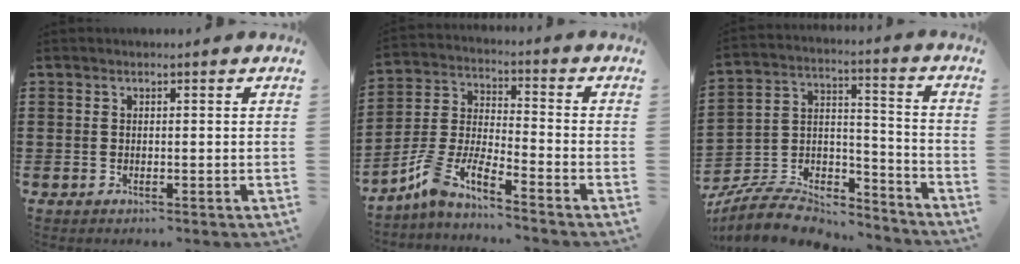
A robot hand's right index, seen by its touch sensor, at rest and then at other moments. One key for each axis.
{"total": 6.5, "fx": -5.4, "fy": 0.7, "fz": 3.6, "tx": -0.113, "ty": -0.026, "tz": -0.116}
{"total": 8.5, "fx": -7.7, "fy": 2.6, "fz": 2.6, "tx": -0.055, "ty": 0.013, "tz": -0.153}